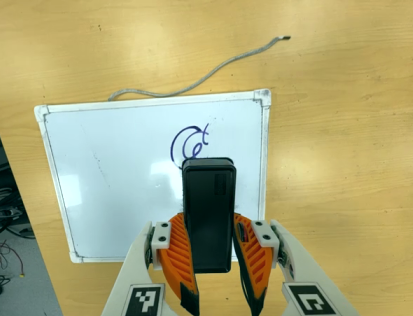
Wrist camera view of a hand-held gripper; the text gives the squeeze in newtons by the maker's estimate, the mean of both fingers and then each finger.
{"total": 9.1, "left": 7.4, "right": 10.7}